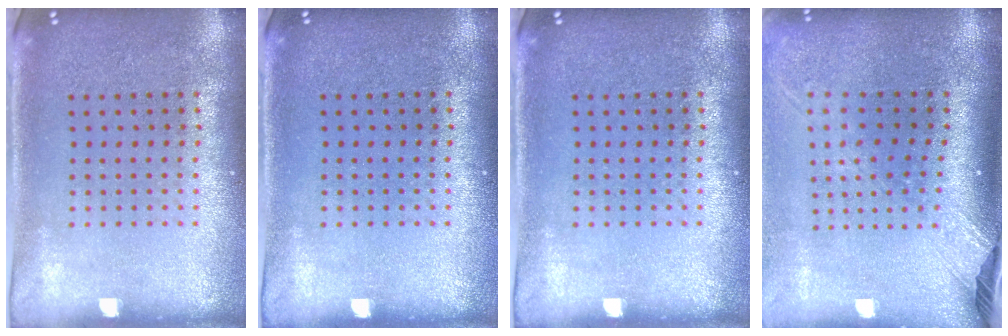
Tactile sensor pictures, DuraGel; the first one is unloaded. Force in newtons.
{"total": 0.0}
{"total": 0.0}
{"total": 2.5, "press": 1.9, "slide": 1.7}